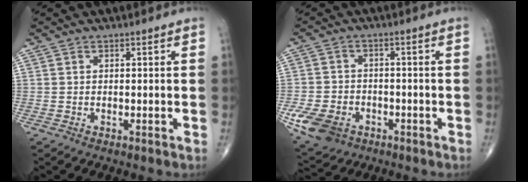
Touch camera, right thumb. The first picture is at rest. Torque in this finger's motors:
{"motor_torque": [1.16, 0.74, 0.43, -0.91, 0.08]}